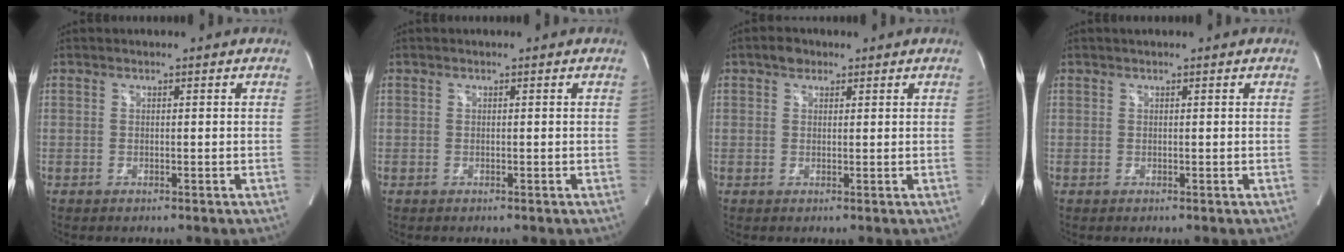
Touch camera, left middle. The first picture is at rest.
{"total": 0.0}
{"total": 1.9, "force": [1.2, 1.3, 0.7], "torque": [-0.013, 0.009, 0.017]}
{"total": 0.6, "force": [0.5, 0.1, 0.3], "torque": [-0.009, 0.010, 0.010]}